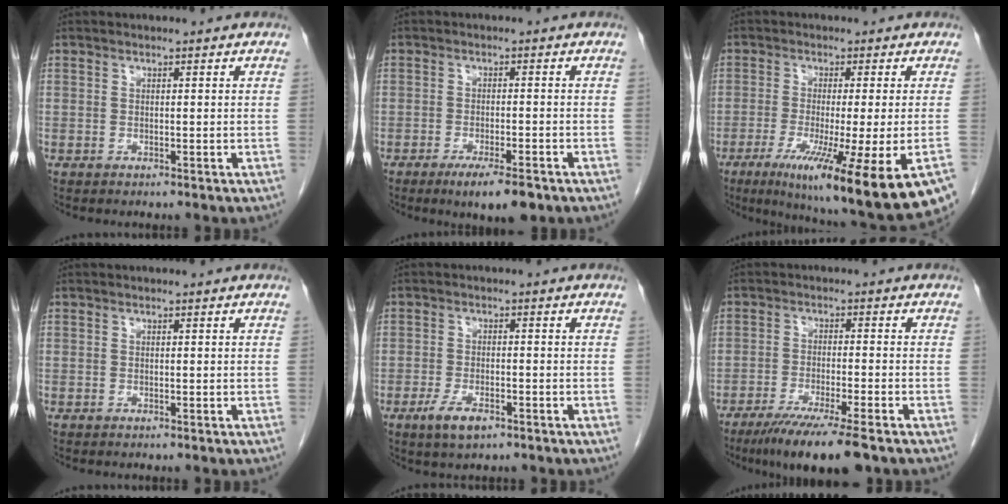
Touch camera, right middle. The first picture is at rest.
{"total": 6.4, "force": [-4.2, 1.1, 4.7], "torque": [-0.070, -0.012, -0.060]}
{"total": 18.4, "force": [-9.9, 0.4, 15.5], "torque": [-0.182, -0.052, -0.154]}
{"total": 0.0}
{"total": 4.3, "force": [-2.5, 1.6, 3.1], "torque": [-0.065, -0.004, -0.040]}
{"total": 10.4, "force": [-7.6, 0.2, 7.2], "torque": [-0.111, -0.026, -0.120]}